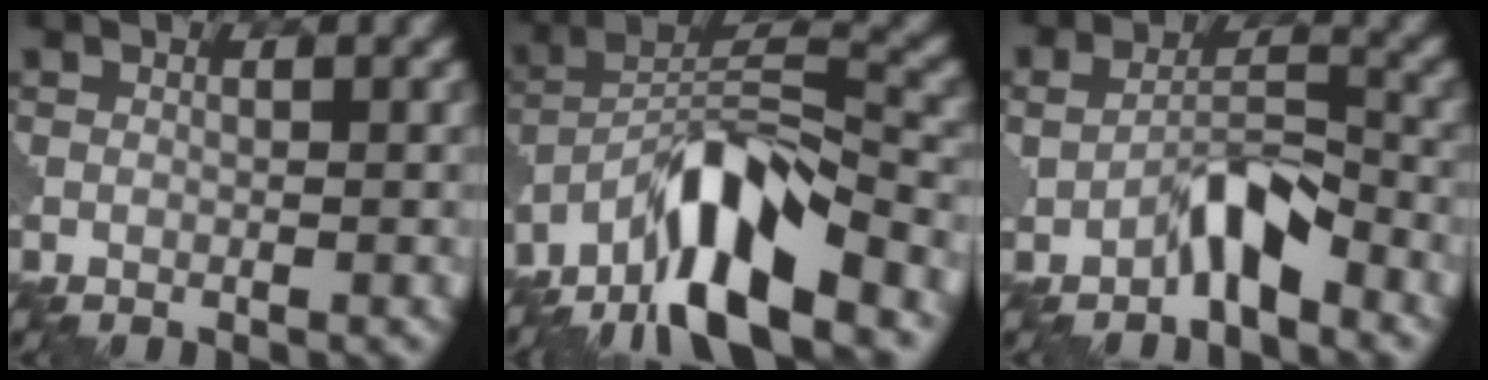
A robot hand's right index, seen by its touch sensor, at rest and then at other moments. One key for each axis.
{"total": 10.9, "fx": -7.4, "fy": 3.1, "fz": 7.5, "tx": -0.122, "ty": 0.016, "tz": -0.147}
{"total": 3.4, "fx": -2.0, "fy": 1.7, "fz": 2.2, "tx": -0.033, "ty": 0.014, "tz": -0.038}